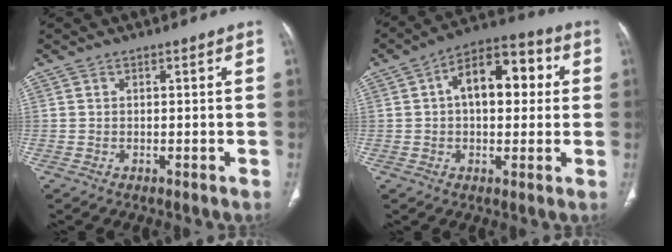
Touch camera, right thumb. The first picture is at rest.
{"total": 13.7, "force": [2.4, 7.8, 11.0], "torque": [-0.134, 0.029, 0.029]}